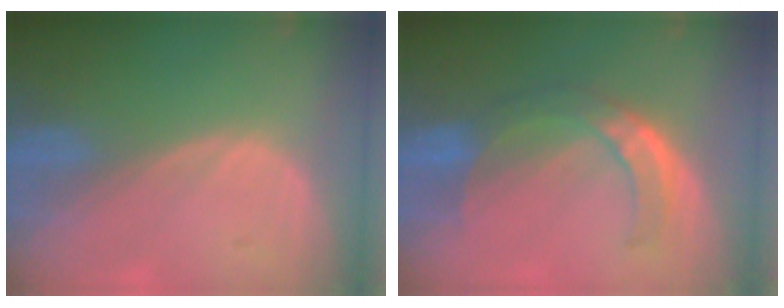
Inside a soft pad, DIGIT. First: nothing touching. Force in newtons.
{"total": 7.7, "press": 6.5, "slide": 4.2}